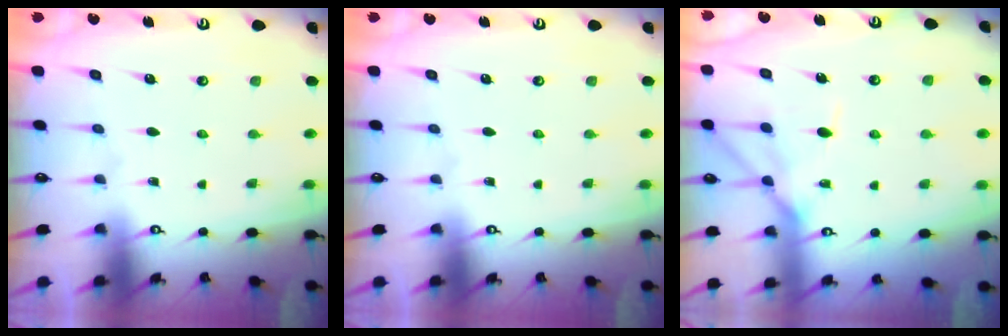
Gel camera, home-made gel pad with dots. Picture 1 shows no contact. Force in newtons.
{"total": 0.0}
{"total": 13.0, "press": 13.0, "slide": 1.2}